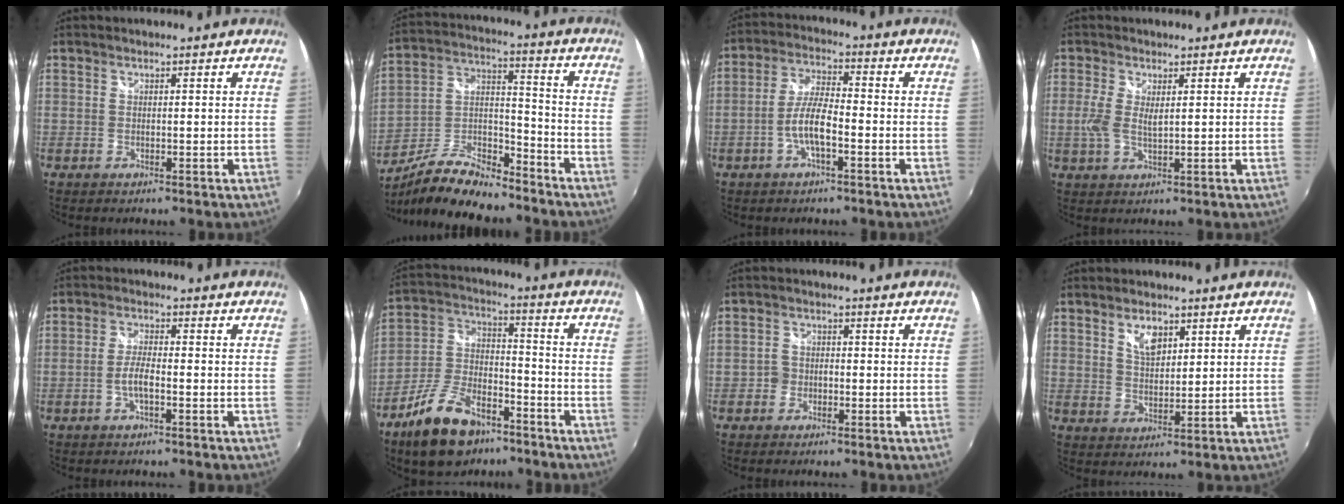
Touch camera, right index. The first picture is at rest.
{"total": 15.5, "force": [-11.6, 5.2, 8.9], "torque": [-0.188, 0.003, -0.208]}
{"total": 6.1, "force": [-2.4, 1.6, 5.4], "torque": [-0.112, 0.005, -0.046]}
{"total": 4.1, "force": [0.6, 1.6, 3.7], "torque": [-0.081, -0.003, 0.008]}
{"total": 3.6, "force": [-1.4, 0.9, 3.2], "torque": [-0.070, 0.001, -0.026]}
{"total": 15.9, "force": [-10.3, 7.9, 9.1], "torque": [-0.192, 0.005, -0.181]}
{"total": 2.5, "force": [-1.3, 2.1, 0.6], "torque": [-0.011, 0.003, -0.026]}
{"total": 4.9, "force": [2.6, 2.6, 3.3], "torque": [-0.052, 0.002, 0.046]}